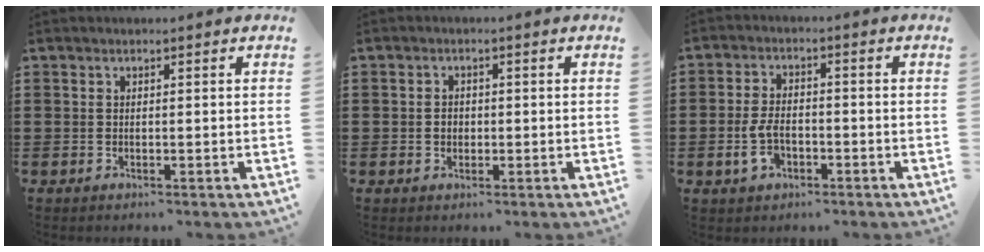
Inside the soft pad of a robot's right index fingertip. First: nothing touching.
{"total": 1.6, "force": [-0.2, 1.3, 0.8], "torque": [-0.018, 0.005, -0.005]}
{"total": 4.8, "force": [-1.6, 2.7, 3.6], "torque": [-0.091, -0.004, -0.036]}